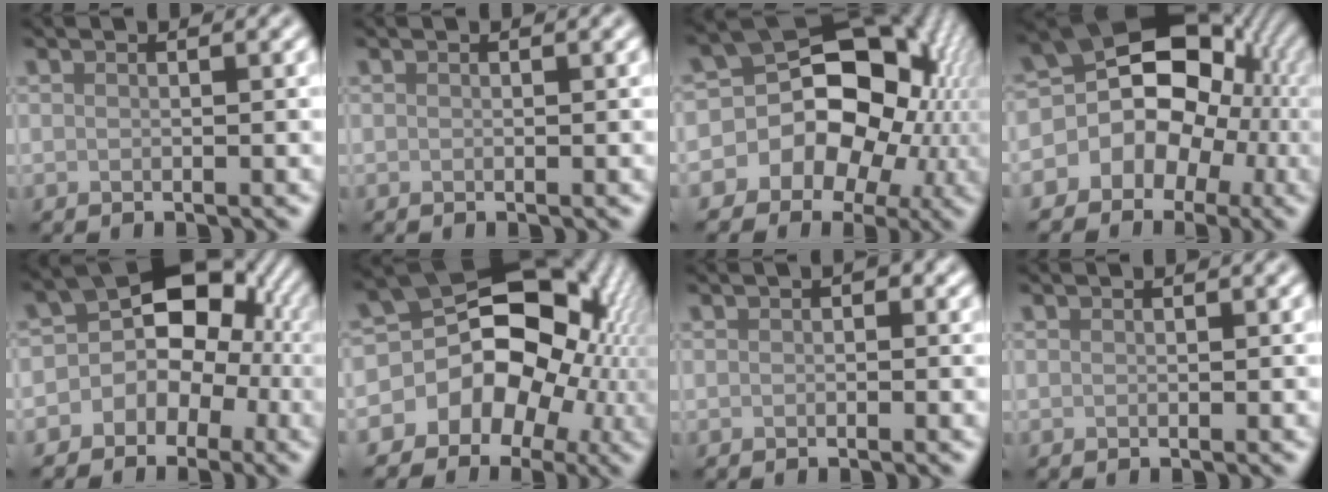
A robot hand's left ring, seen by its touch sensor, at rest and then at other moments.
{"total": 0.0}
{"total": 16.4, "force": [-1.1, 13.5, 9.2], "torque": [-0.129, 0.013, -0.043]}
{"total": 11.8, "force": [-0.2, 9.9, 6.4], "torque": [-0.080, 0.021, -0.034]}
{"total": 8.8, "force": [-0.4, 7.1, 5.2], "torque": [-0.016, 0.024, -0.043]}
{"total": 13.8, "force": [-1.3, 10.5, 8.8], "torque": [-0.109, 0.002, -0.020]}
{"total": 0.8, "force": [0.1, 0.5, 0.5], "torque": [-0.003, -0.002, 0.000]}
{"total": 0.0}